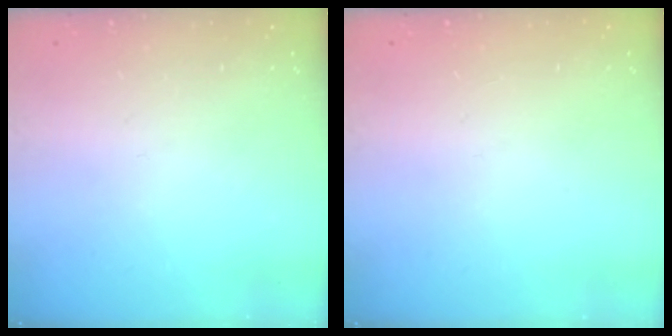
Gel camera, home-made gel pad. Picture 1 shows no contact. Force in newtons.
{"total": 0.0}